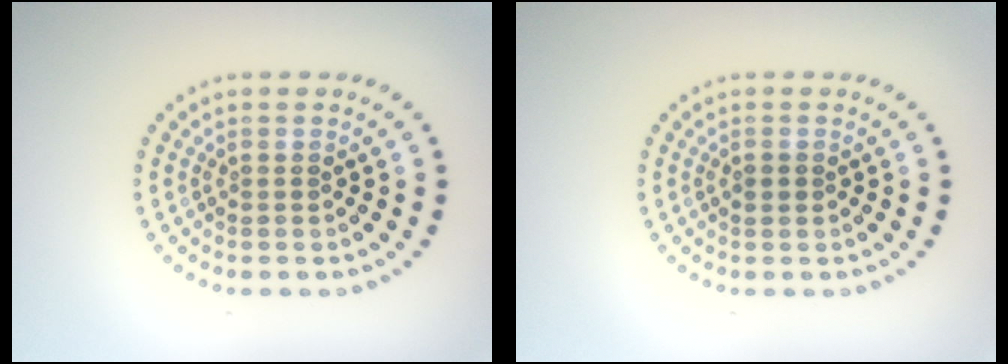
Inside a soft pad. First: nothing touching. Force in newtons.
{"total": 0.7, "press": 0.7, "slide": 0.1}